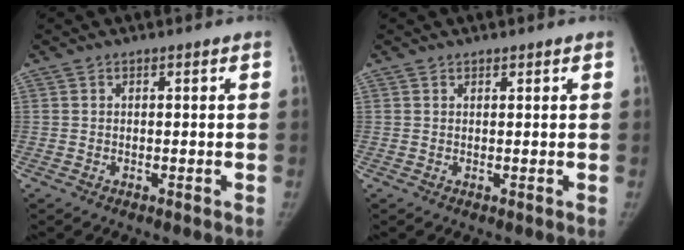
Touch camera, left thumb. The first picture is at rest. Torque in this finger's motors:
{"motor_torque": [0.13, 0.25, -0.24, 0.11, -0.01]}